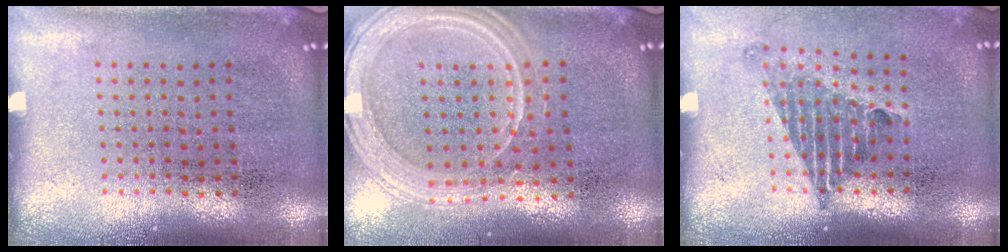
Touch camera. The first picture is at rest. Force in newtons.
{"total": 1.5, "press": 1.4, "slide": 0.3}
{"total": 1.3, "press": 1.0, "slide": 0.9}